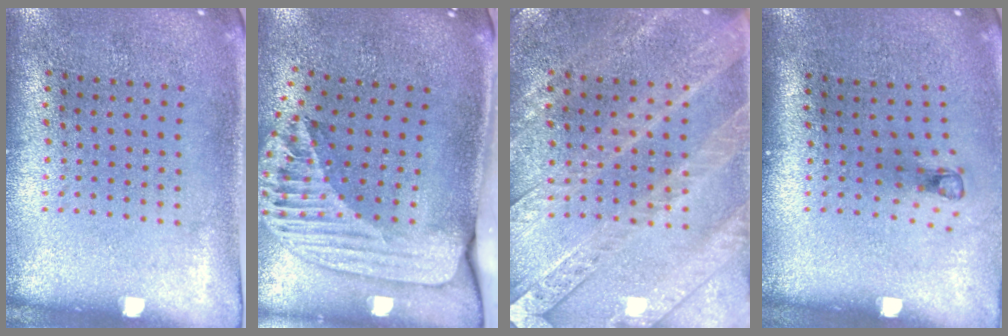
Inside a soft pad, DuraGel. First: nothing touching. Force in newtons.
{"total": 2.6, "press": 1.8, "slide": 1.8}
{"total": 2.9, "press": 2.7, "slide": 1.1}
{"total": 0.8, "press": 0.4, "slide": 0.7}